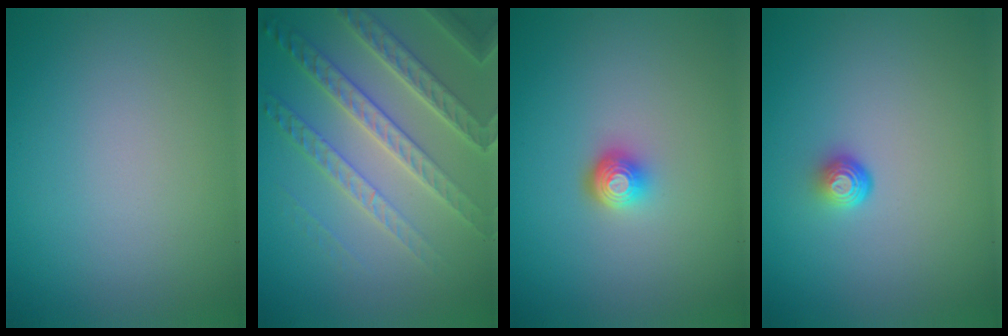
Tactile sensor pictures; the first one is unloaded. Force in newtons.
{"total": 6.8, "press": 4.9, "slide": 4.7}
{"total": 2.1, "press": 1.5, "slide": 1.5}
{"total": 1.7, "press": 1.1, "slide": 1.3}